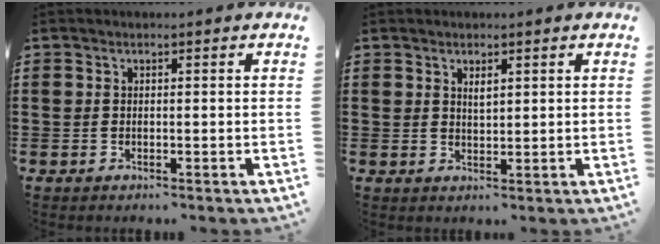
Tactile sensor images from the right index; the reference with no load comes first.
{"total": 1.5, "force": [0.7, 0.5, 1.3], "torque": [-0.027, 0.000, 0.012]}